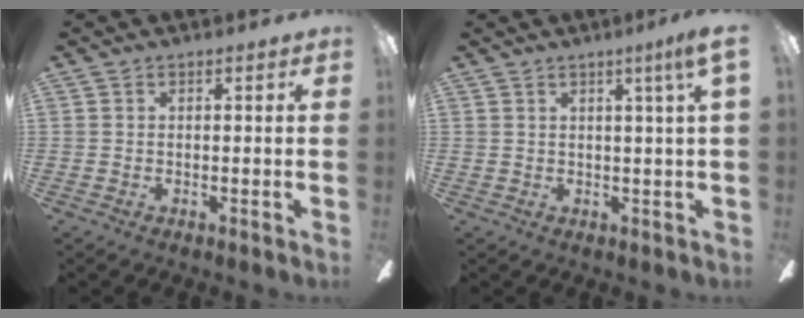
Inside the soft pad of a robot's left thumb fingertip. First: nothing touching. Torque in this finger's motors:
{"motor_torque": [-0.21, 0.01, 0.45, -0.59, 0.01]}